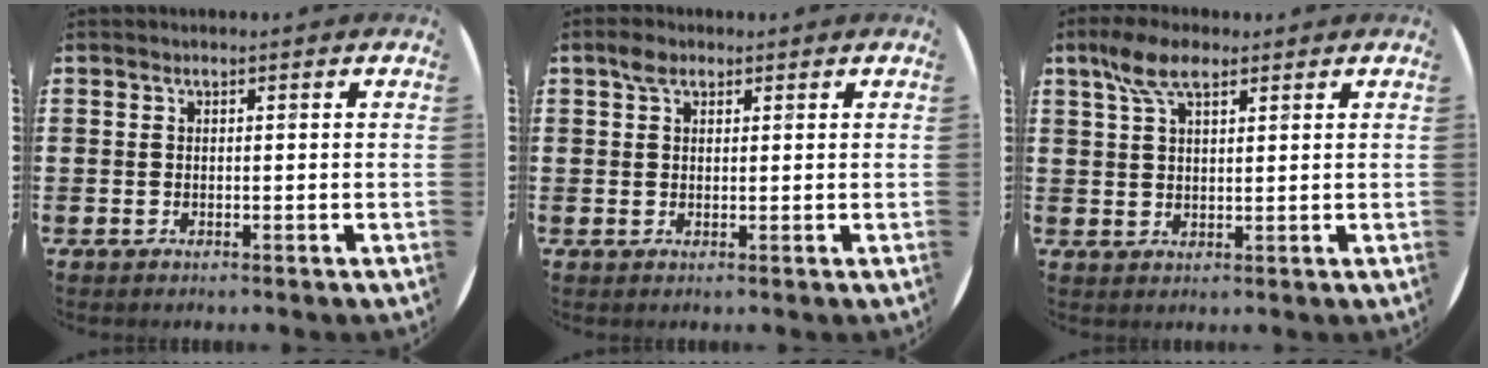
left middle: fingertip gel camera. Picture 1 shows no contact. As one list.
[{"total": 2.1, "force": [1.4, 1.2, 1.0], "torque": [-0.016, 0.003, 0.025]}, {"total": 5.7, "force": [3.4, 2.4, 3.9], "torque": [-0.087, 0.009, 0.062]}]